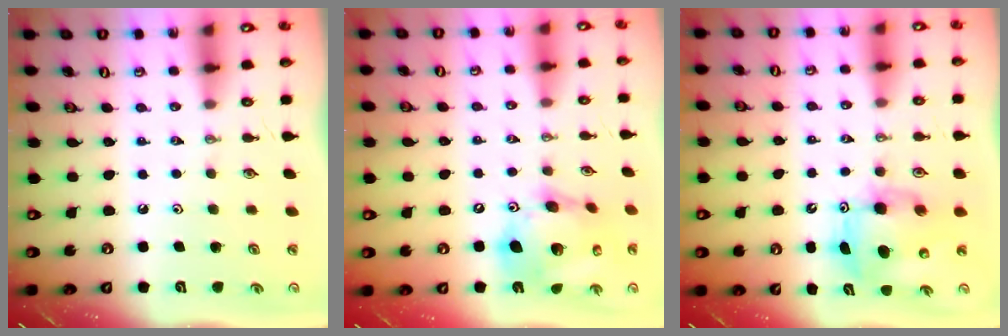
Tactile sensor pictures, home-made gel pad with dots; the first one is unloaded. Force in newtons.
{"total": 17.9, "press": 17.6, "slide": 3.2}
{"total": 7.6, "press": 7.5, "slide": 1.4}